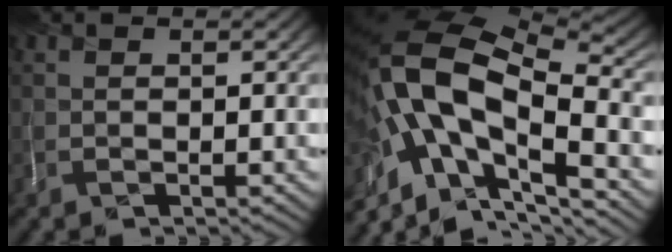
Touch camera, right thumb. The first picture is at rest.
{"total": 17.5, "force": [-3.6, 8.9, 14.6], "torque": [-0.300, -0.015, -0.052]}